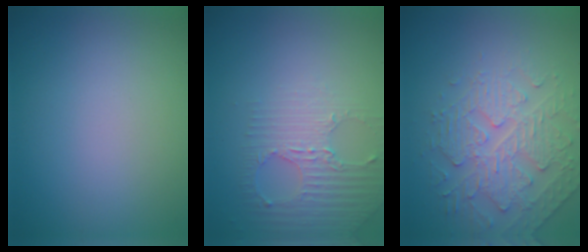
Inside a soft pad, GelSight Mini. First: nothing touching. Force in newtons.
{"total": 2.9, "press": 2.7, "slide": 1.1}
{"total": 4.8, "press": 3.8, "slide": 2.8}